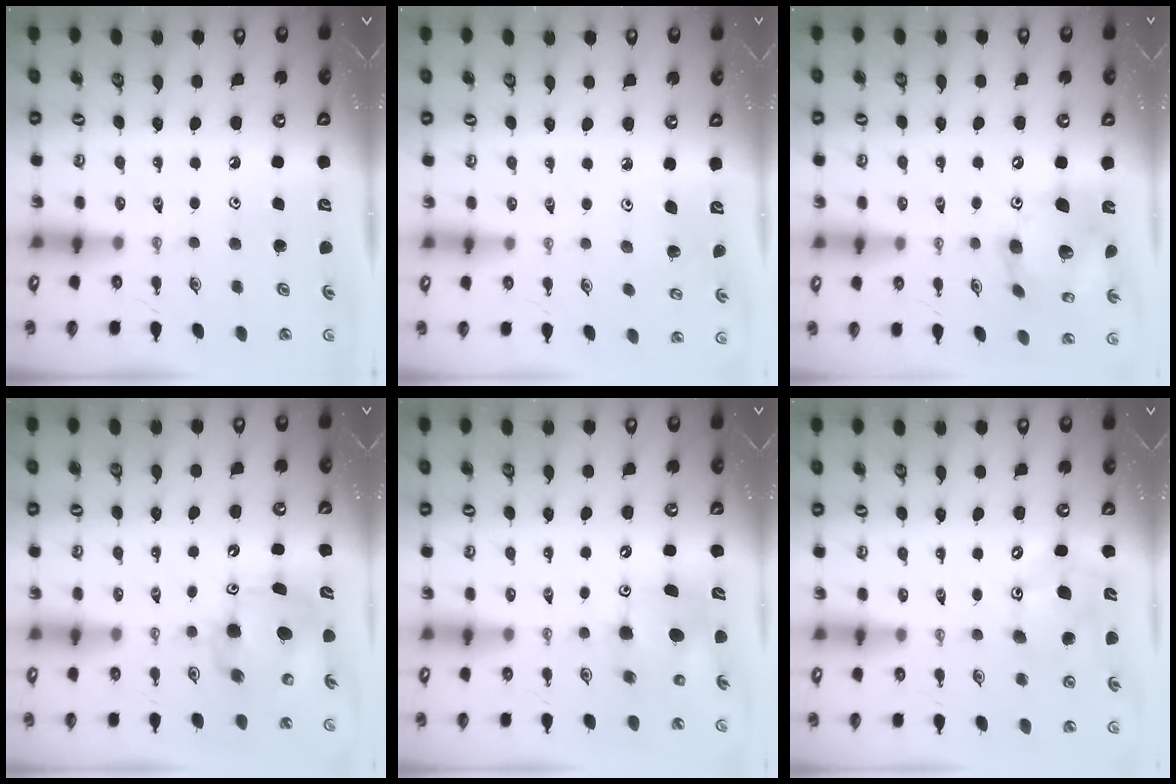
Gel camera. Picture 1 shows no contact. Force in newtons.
{"total": 3.7, "press": 3.7, "slide": 0.4}
{"total": 16.0, "press": 15.8, "slide": 2.0}
{"total": 7.6, "press": 7.4, "slide": 1.7}
{"total": 7.9, "press": 7.7, "slide": 2.0}
{"total": 11.8, "press": 11.5, "slide": 2.6}